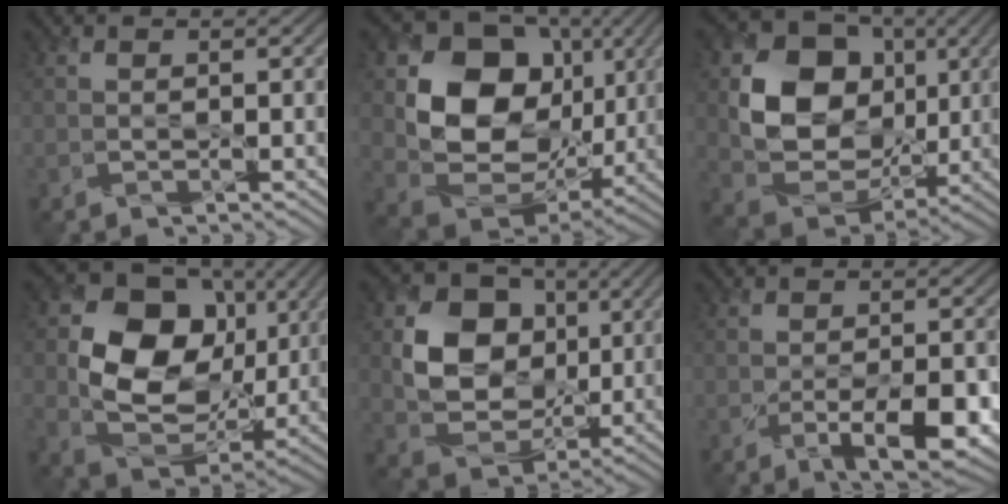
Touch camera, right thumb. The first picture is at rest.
{"total": 14.5, "force": [2.7, 11.6, 8.2], "torque": [-0.154, -0.010, 0.047]}
{"total": 13.2, "force": [2.1, 10.8, 7.3], "torque": [-0.143, -0.004, 0.034]}
{"total": 14.5, "force": [1.4, 11.2, 9.1], "torque": [-0.176, -0.006, 0.025]}
{"total": 10.9, "force": [1.6, 8.9, 6.0], "torque": [-0.128, -0.004, 0.024]}
{"total": 6.4, "force": [-2.6, 2.5, 5.3], "torque": [-0.083, -0.011, -0.031]}